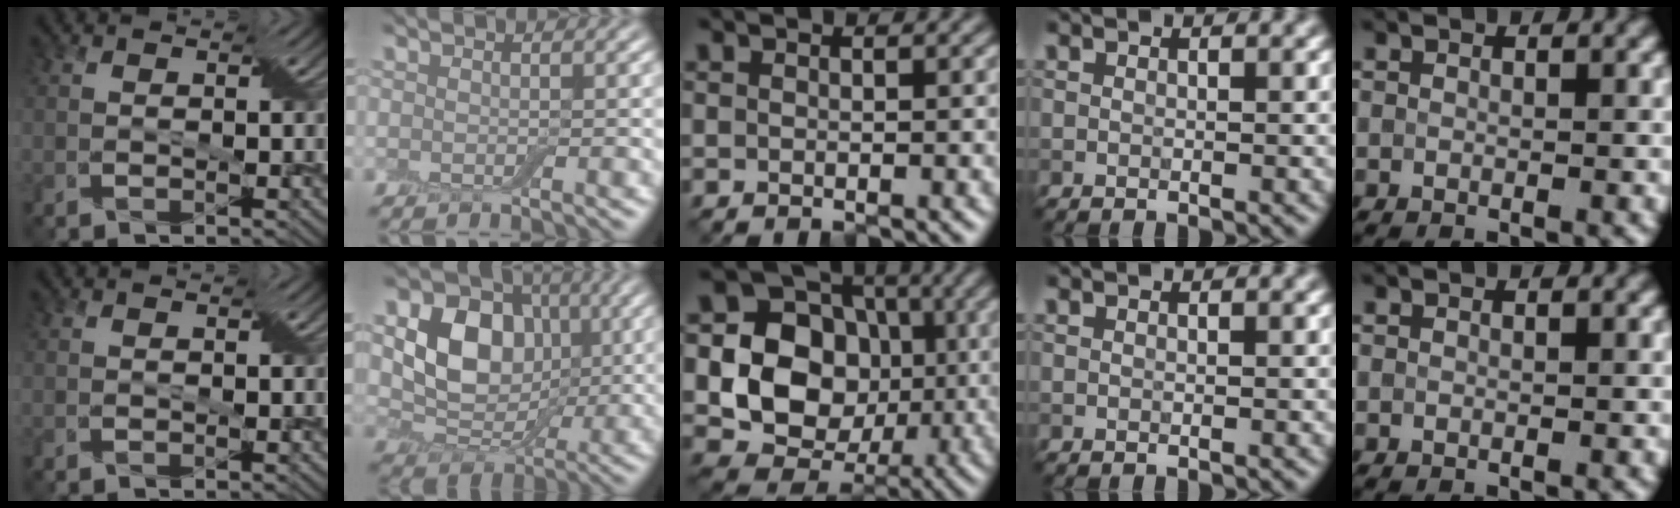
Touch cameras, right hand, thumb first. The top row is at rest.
{"index": {"total": 8.2, "force": [1.8, 6.5, 4.7], "torque": [-0.086, 0.000, 0.028]}, "middle": {"total": 11.6, "force": [-0.5, 10.2, 5.5], "torque": [-0.091, -0.005, -0.026]}}